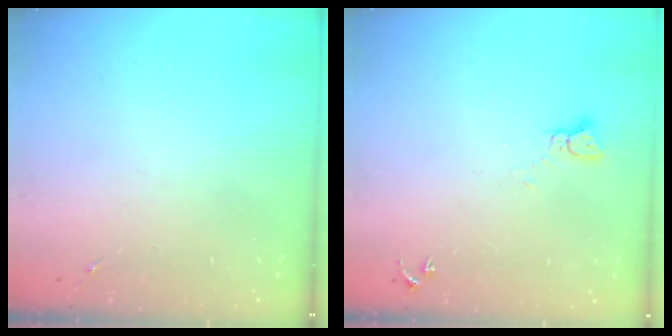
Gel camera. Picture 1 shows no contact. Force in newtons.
{"total": 2.2, "press": 2.2, "slide": 0.2}